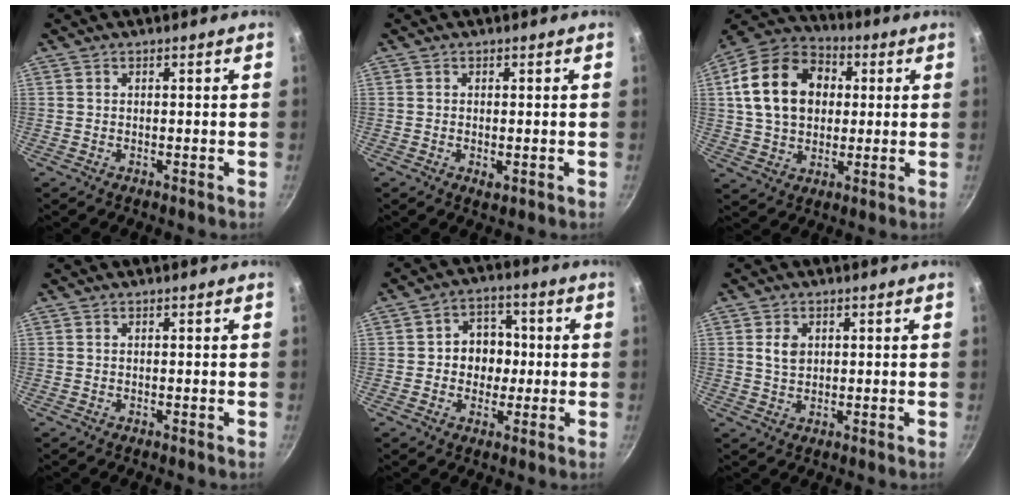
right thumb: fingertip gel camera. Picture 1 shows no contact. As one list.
[{"total": 1.7, "force": [-0.3, 0.9, 1.4], "torque": [-0.024, -0.004, -0.003]}, {"total": 18.8, "force": [3.5, 14.0, 12.1], "torque": [-0.190, 0.023, 0.054]}, {"total": 0.0}, {"total": 8.0, "force": [-0.1, 6.9, 4.2], "torque": [-0.014, 0.013, -0.009]}, {"total": 3.5, "force": [0.9, 2.5, 2.2], "torque": [-0.031, -0.004, 0.019]}]